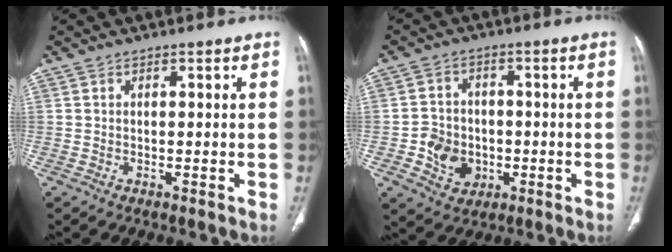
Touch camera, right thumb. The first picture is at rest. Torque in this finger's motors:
{"motor_torque": [-0.31, 0.42, -0.13, 0.43, -0.04]}